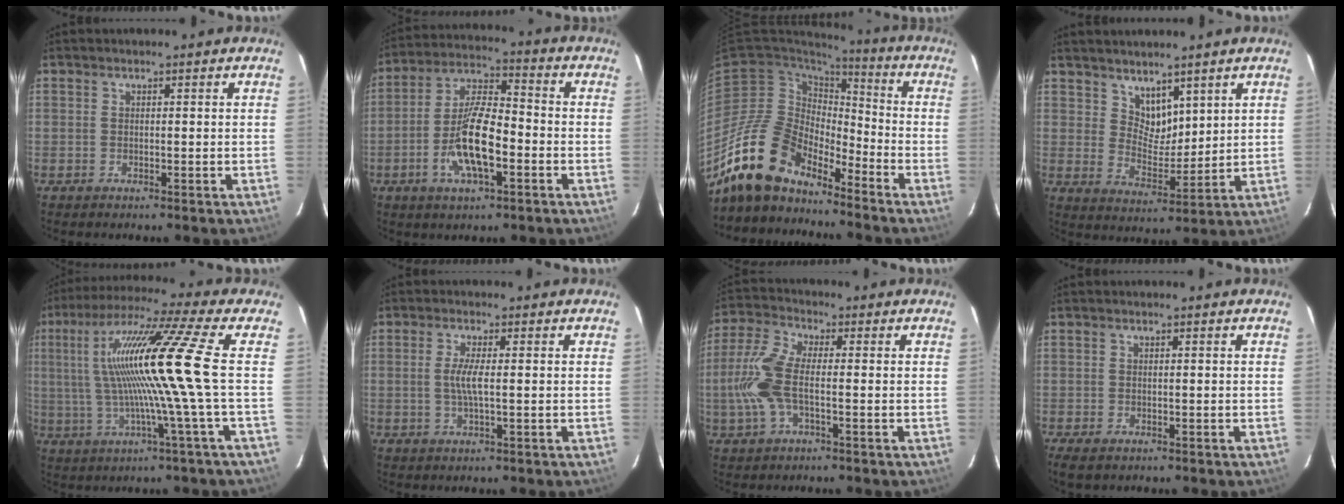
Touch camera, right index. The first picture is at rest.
{"total": 12.2, "force": [-4.2, 4.0, 10.8], "torque": [-0.221, -0.001, -0.078]}
{"total": 15.8, "force": [-13.1, 6.4, 6.2], "torque": [-0.120, 0.002, -0.248]}
{"total": 6.1, "force": [4.5, 3.6, 2.1], "torque": [-0.025, -0.002, 0.087]}
{"total": 16.2, "force": [0.6, -2.7, 16.0], "torque": [-0.286, 0.004, 0.010]}
{"total": 3.4, "force": [-0.1, 0.3, 3.4], "torque": [-0.068, -0.003, -0.003]}
{"total": 9.6, "force": [-1.7, 3.7, 8.7], "torque": [-0.204, 0.008, -0.038]}
{"total": 3.2, "force": [-2.1, 1.6, 1.9], "torque": [-0.039, -0.015, -0.033]}